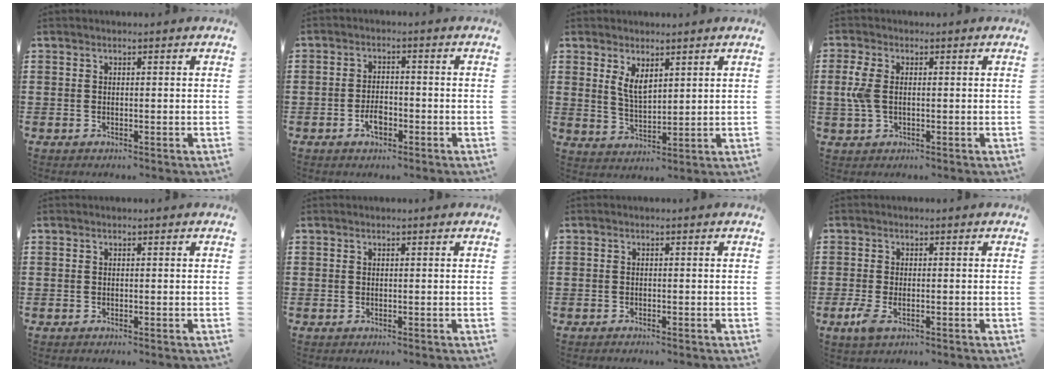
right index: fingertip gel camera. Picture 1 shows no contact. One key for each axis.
{"total": 3.2, "fx": -1.5, "fy": 1.7, "fz": 2.3, "tx": -0.050, "ty": 0.002, "tz": -0.030}
{"total": 4.0, "fx": 2.1, "fy": 1.8, "fz": 2.9, "tx": -0.061, "ty": 0.003, "tz": 0.038}
{"total": 4.6, "fx": 0.2, "fy": 2.5, "fz": 3.8, "tx": -0.107, "ty": -0.002, "tz": -0.005}
{"total": 0.0}
{"total": 0.0}
{"total": 0.5, "fx": -0.5, "fy": 0.0, "fz": 0.1, "tx": -0.003, "ty": -0.002, "tz": -0.010}
{"total": 2.3, "fx": -1.0, "fy": 0.9, "fz": 1.8, "tx": -0.046, "ty": -0.008, "tz": -0.022}